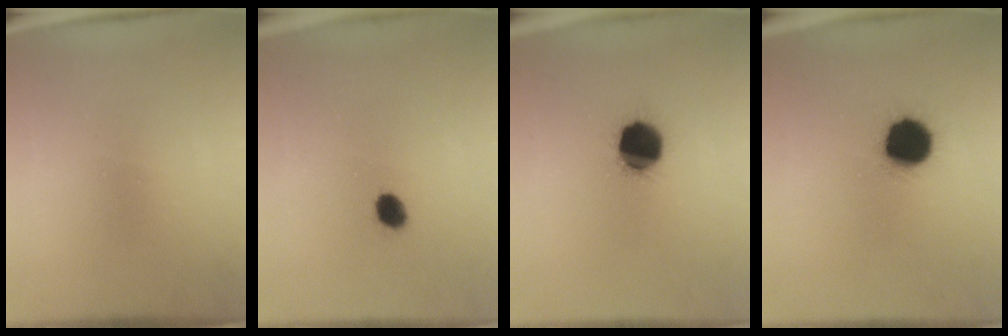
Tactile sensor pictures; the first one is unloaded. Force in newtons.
{"total": 3.6}
{"total": 13.2}
{"total": 12.6}